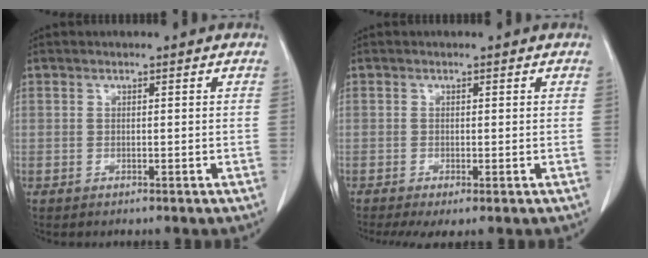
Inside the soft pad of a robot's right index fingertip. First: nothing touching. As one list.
[{"total": 2.9, "force": [-1.5, 0.8, 2.4], "torque": [-0.043, -0.013, -0.024]}]